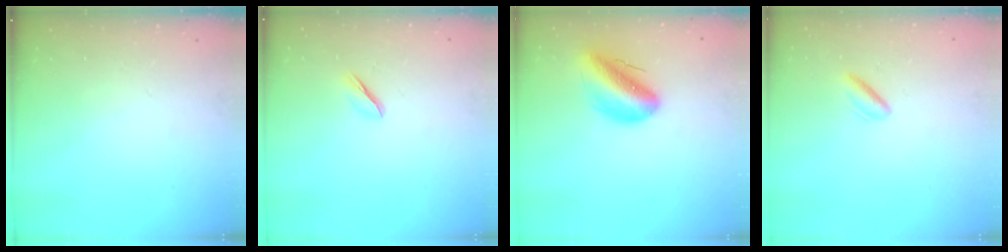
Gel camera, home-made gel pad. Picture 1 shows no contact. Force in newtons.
{"total": 1.9, "press": 1.8, "slide": 0.7}
{"total": 12.6, "press": 12.0, "slide": 3.7}
{"total": 1.4, "press": 1.2, "slide": 0.6}